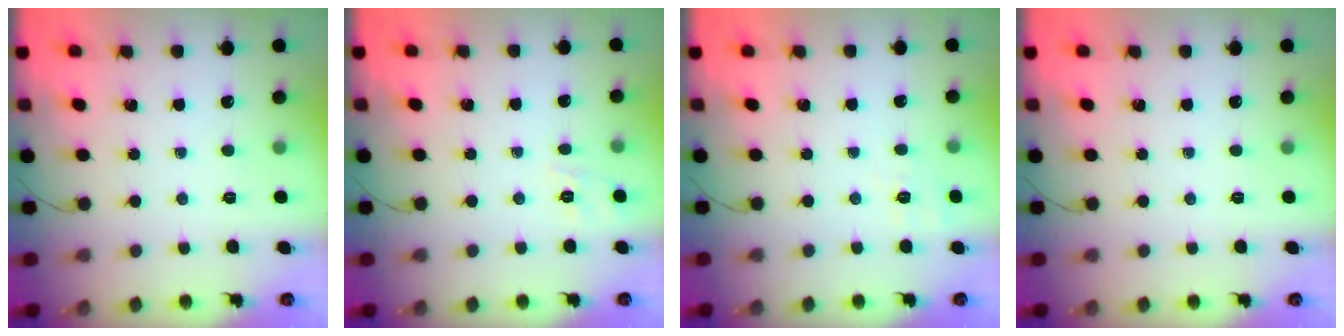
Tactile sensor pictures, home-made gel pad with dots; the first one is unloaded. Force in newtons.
{"total": 2.0, "press": 0.8, "slide": 1.9}
{"total": 5.5, "press": 5.2, "slide": 1.9}
{"total": 0.0}